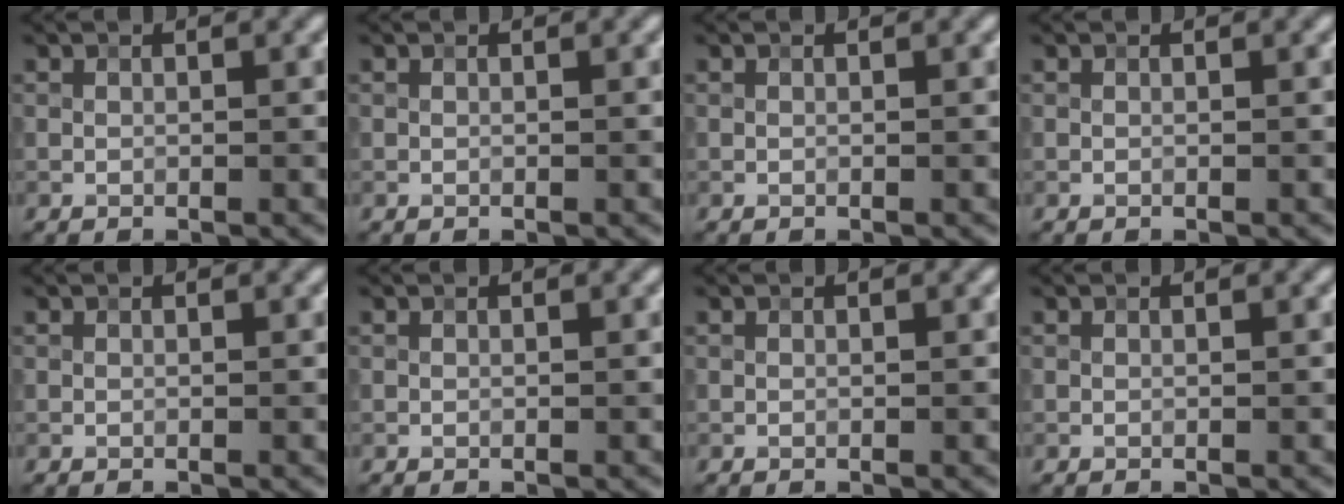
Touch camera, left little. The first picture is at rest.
{"total": 0.0}
{"total": 0.0}
{"total": 0.0}
{"total": 0.0}
{"total": 0.0}
{"total": 0.0}
{"total": 0.0}